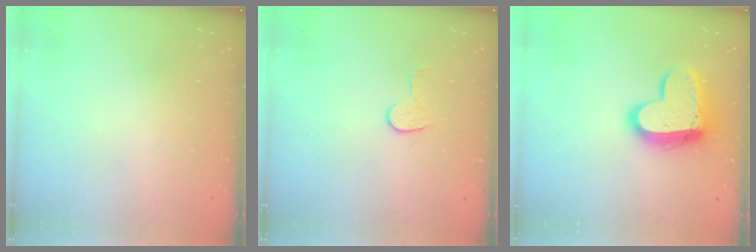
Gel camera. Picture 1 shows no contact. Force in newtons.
{"total": 5.9, "press": 5.9, "slide": 0.5}
{"total": 16.9, "press": 16.8, "slide": 1.4}